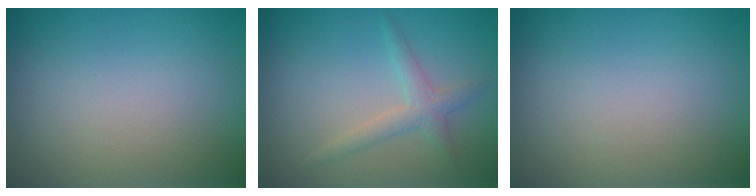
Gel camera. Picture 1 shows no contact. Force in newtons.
{"total": 1.9, "press": 1.9, "slide": 0.1}
{"total": 0.0}